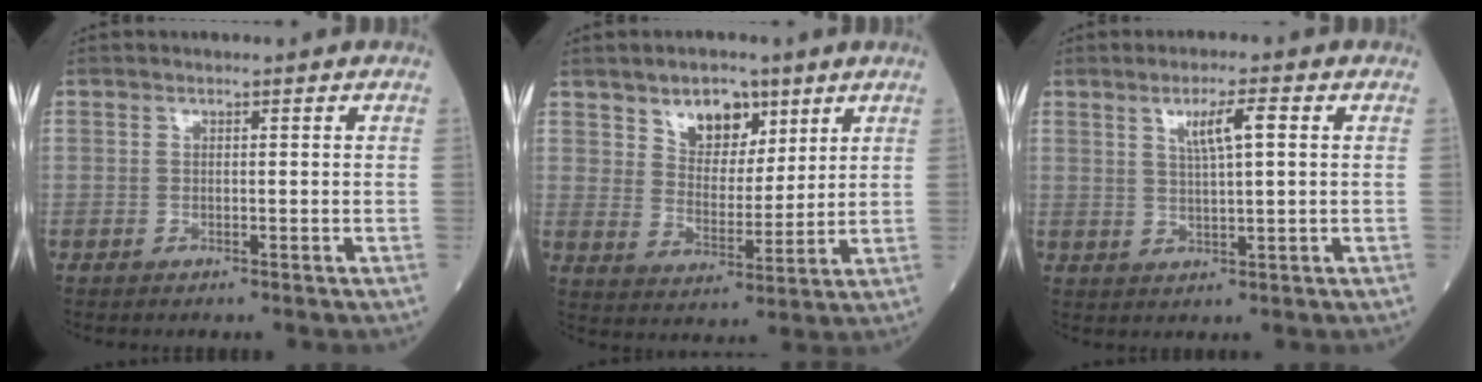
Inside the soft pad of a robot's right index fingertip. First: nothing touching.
{"total": 7.8, "force": [4.8, 4.5, 4.2], "torque": [-0.066, 0.002, 0.085]}
{"total": 4.8, "force": [1.6, 0.3, 4.5], "torque": [-0.080, 0.003, 0.030]}